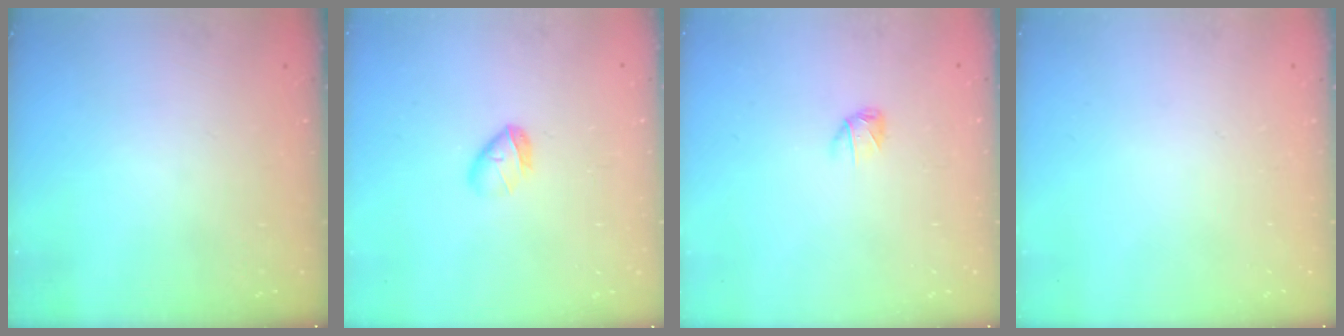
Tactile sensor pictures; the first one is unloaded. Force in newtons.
{"total": 5.5, "press": 5.5, "slide": 0.8}
{"total": 3.0, "press": 2.9, "slide": 0.7}
{"total": 0.0}